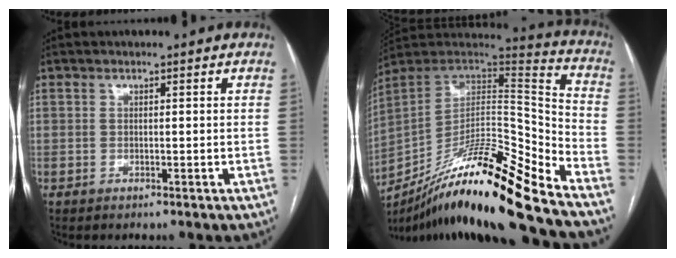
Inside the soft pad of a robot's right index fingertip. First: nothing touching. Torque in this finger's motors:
{"motor_torque": [1.12, -1.02, 0.70, 0.17]}